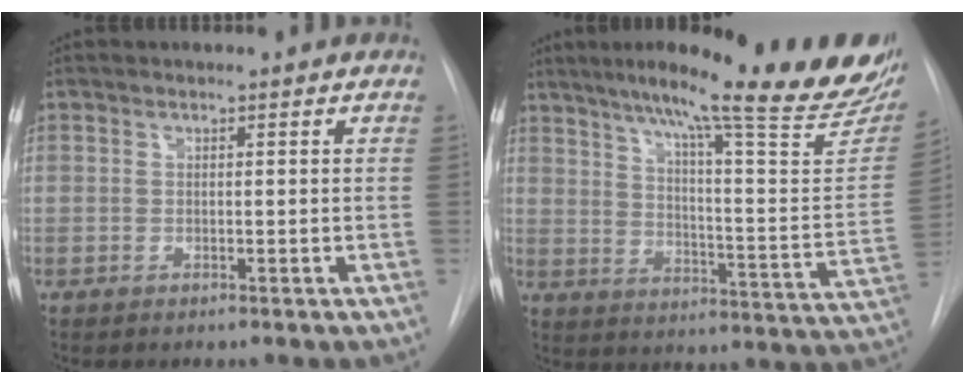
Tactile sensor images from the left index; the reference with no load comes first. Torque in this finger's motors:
{"motor_torque": [0.14, -0.24, 0.28, 0.08]}